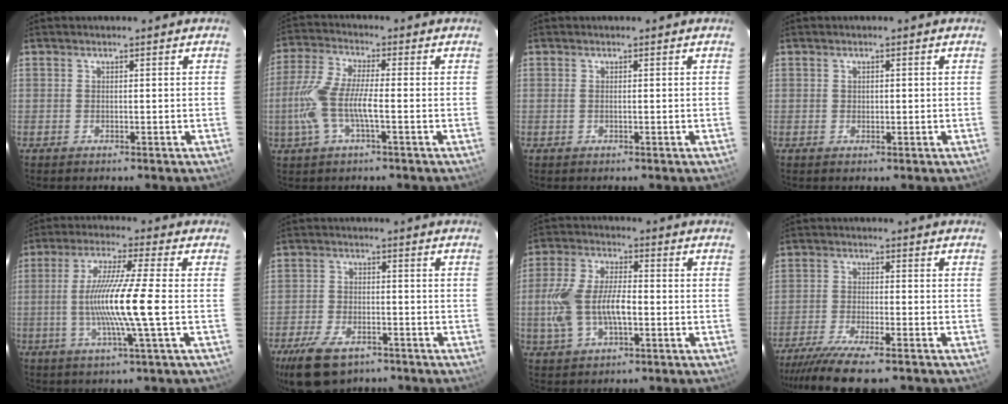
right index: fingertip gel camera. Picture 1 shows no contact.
{"total": 10.4, "force": [-2.2, 2.3, 9.9], "torque": [-0.225, 0.001, -0.043]}
{"total": 0.5, "force": [0.0, -0.1, 0.5], "torque": [-0.013, 0.001, 0.000]}
{"total": 0.8, "force": [0.1, 0.7, 0.4], "torque": [-0.005, 0.003, 0.003]}
{"total": 12.4, "force": [-1.8, -1.4, 12.2], "torque": [-0.229, -0.008, -0.034]}
{"total": 11.1, "force": [-7.4, 5.7, 6.0], "torque": [-0.148, -0.017, -0.129]}
{"total": 12.2, "force": [-1.9, 6.0, 10.5], "torque": [-0.224, 0.005, -0.031]}
{"total": 10.7, "force": [-8.7, 1.3, 6.1], "torque": [-0.144, -0.036, -0.154]}